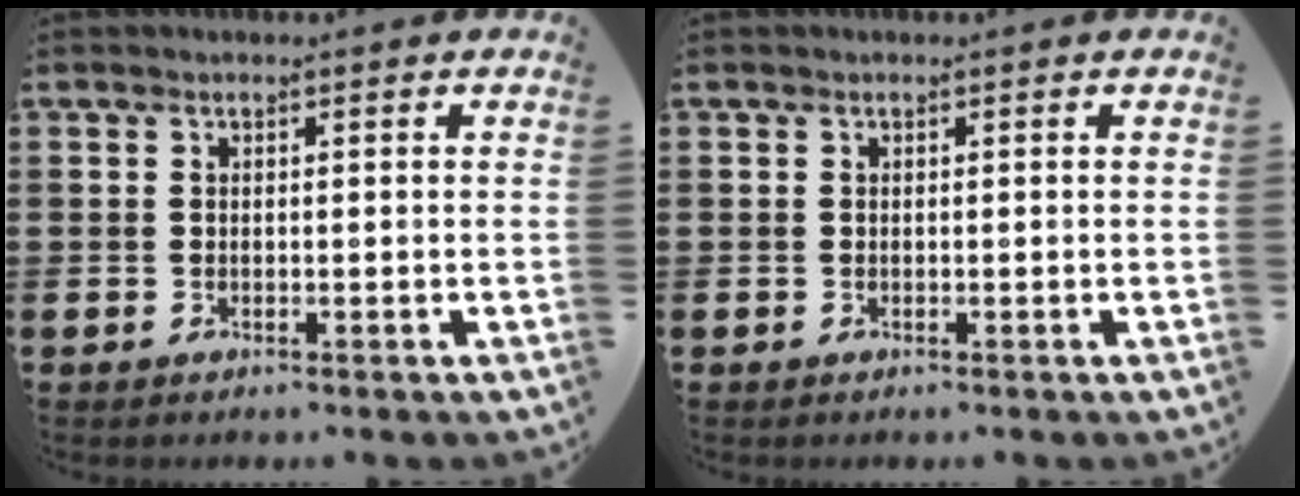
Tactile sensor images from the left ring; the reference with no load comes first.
{"total": 0.0}